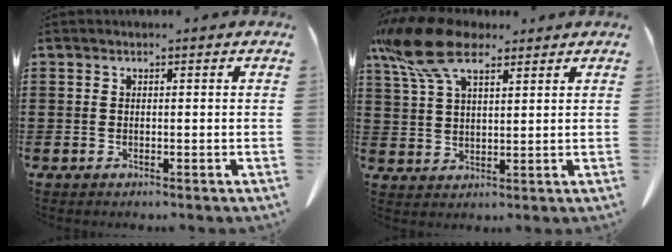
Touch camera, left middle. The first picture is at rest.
{"total": 10.7, "force": [7.0, 4.0, 7.0], "torque": [-0.174, -0.015, 0.127]}